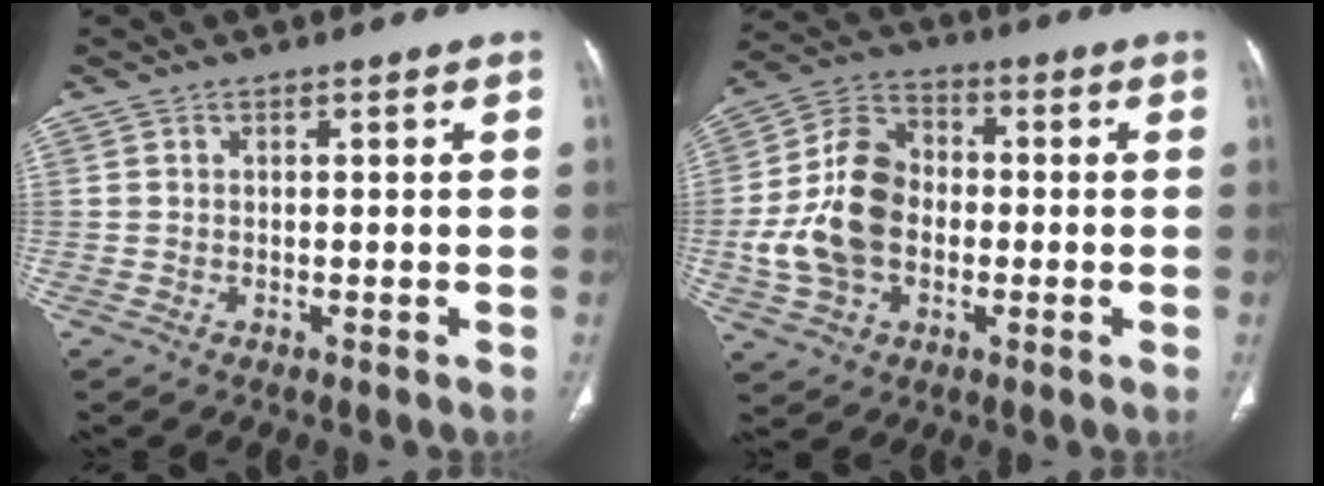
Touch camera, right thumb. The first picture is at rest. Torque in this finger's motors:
{"motor_torque": [1.21, 1.80, 0.84, -0.74, 0.29]}